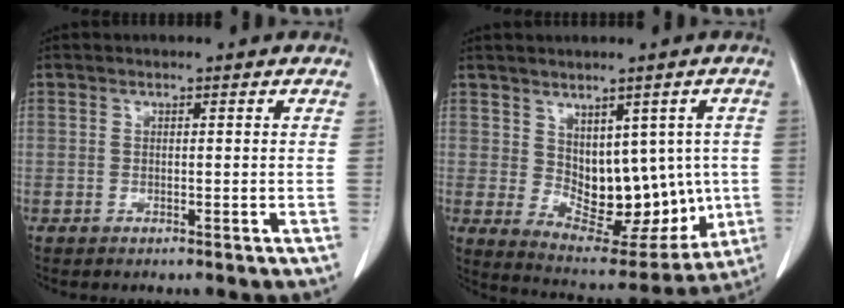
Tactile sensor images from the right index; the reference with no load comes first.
{"total": 13.1, "force": [0.3, 7.6, 10.7], "torque": [-0.132, 0.006, 0.039]}